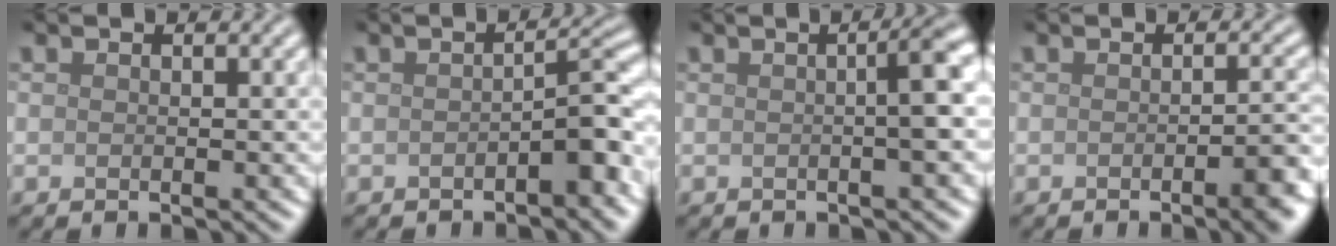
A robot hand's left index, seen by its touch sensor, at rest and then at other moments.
{"total": 3.3, "force": [-1.4, 0.9, 2.8], "torque": [-0.038, 0.012, -0.022]}
{"total": 3.5, "force": [0.1, 0.7, 3.4], "torque": [-0.040, 0.010, -0.003]}
{"total": 3.9, "force": [-1.7, 1.0, 3.4], "torque": [-0.038, -0.001, -0.025]}